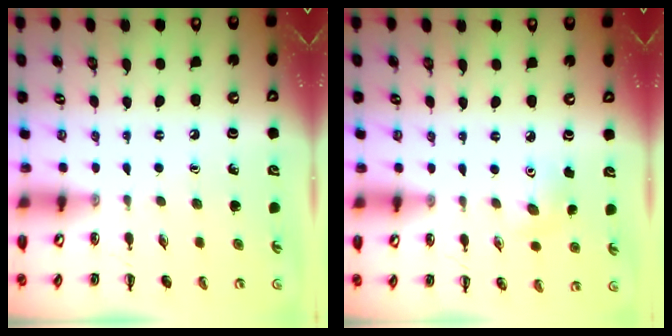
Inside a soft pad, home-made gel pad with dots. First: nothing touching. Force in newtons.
{"total": 5.1, "press": 4.9, "slide": 1.3}